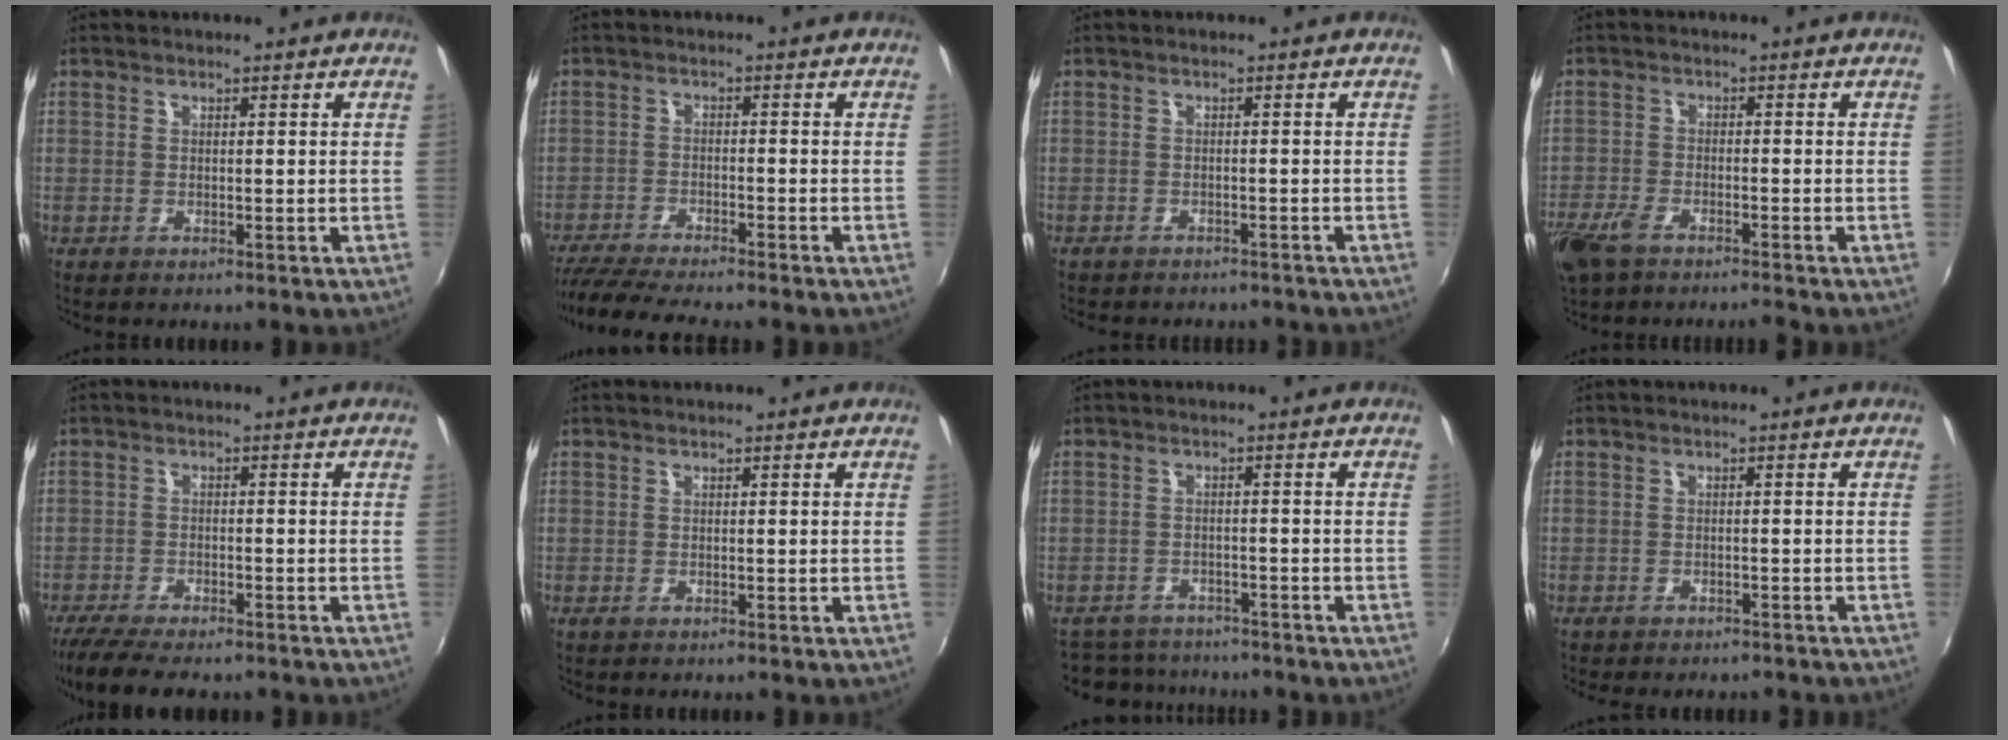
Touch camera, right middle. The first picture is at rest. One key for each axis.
{"total": 9.9, "fx": -8.9, "fy": 0.3, "fz": 4.3, "tx": -0.106, "ty": -0.025, "tz": -0.152}
{"total": 5.8, "fx": -5.2, "fy": 1.6, "fz": 1.9, "tx": -0.048, "ty": -0.013, "tz": -0.071}
{"total": 7.4, "fx": -5.6, "fy": 2.1, "fz": 4.3, "tx": -0.117, "ty": -0.024, "tz": -0.110}
{"total": 10.3, "fx": -8.6, "fy": 2.3, "fz": 5.2, "tx": -0.123, "ty": -0.034, "tz": -0.145}
{"total": 0.0}
{"total": 9.2, "fx": -8.3, "fy": 3.4, "fz": 2.0, "tx": -0.058, "ty": -0.001, "tz": -0.124}
{"total": 5.4, "fx": -4.8, "fy": 1.6, "fz": 2.0, "tx": -0.048, "ty": -0.014, "tz": -0.064}